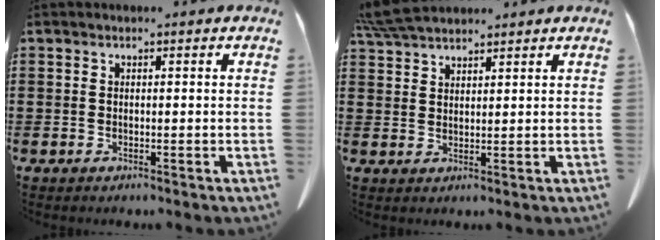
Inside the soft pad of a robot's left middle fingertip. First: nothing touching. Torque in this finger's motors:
{"motor_torque": [1.90, 0.24, 0.15, 0.10]}